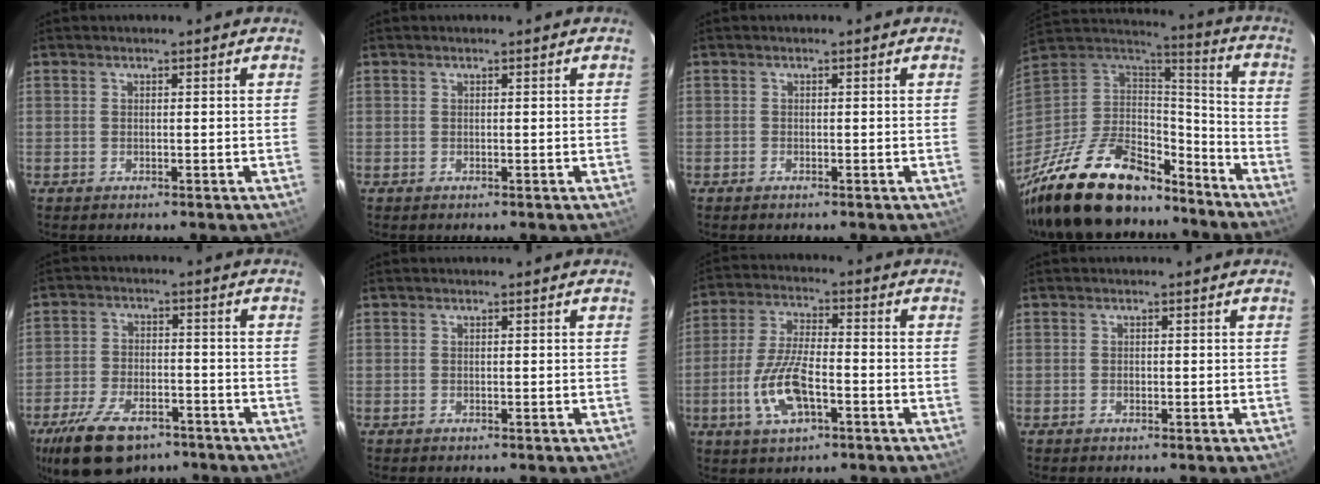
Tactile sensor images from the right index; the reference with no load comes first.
{"total": 0.0}
{"total": 0.6, "force": [-0.5, 0.3, 0.1], "torque": [-0.004, 0.001, -0.010]}
{"total": 29.8, "force": [-21.2, 13.4, 16.2], "torque": [-0.338, -0.008, -0.336]}
{"total": 15.1, "force": [-10.1, 7.7, 8.2], "torque": [-0.188, -0.010, -0.170]}
{"total": 0.0}
{"total": 10.9, "force": [-3.9, 4.0, 9.4], "torque": [-0.197, -0.001, -0.072]}
{"total": 0.5, "force": [-0.2, 0.4, 0.3], "torque": [-0.002, 0.002, -0.003]}